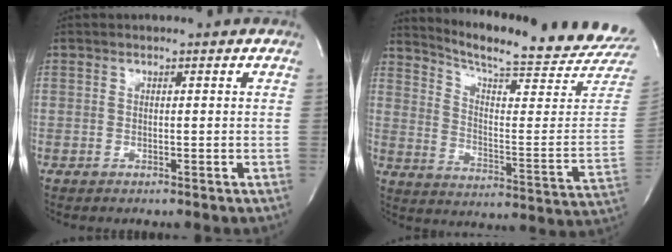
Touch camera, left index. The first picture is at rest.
{"total": 22.8, "force": [21.4, 0.5, 7.9], "torque": [-0.130, -0.109, 0.270]}